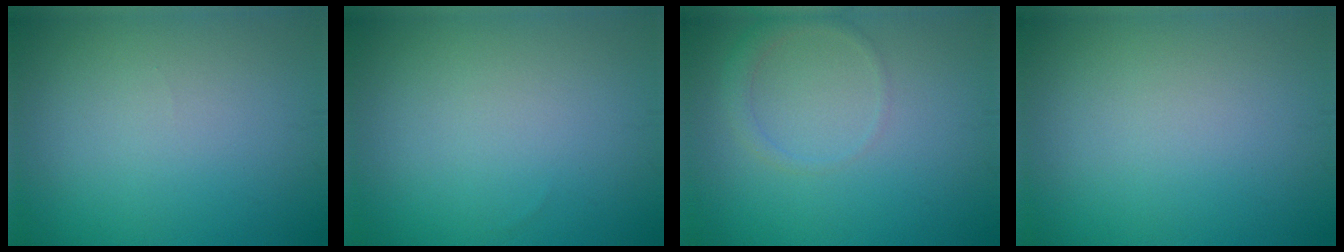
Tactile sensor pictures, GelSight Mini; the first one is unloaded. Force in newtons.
{"total": 0.0}
{"total": 1.4, "press": 1.4, "slide": 0.0}
{"total": 0.0}